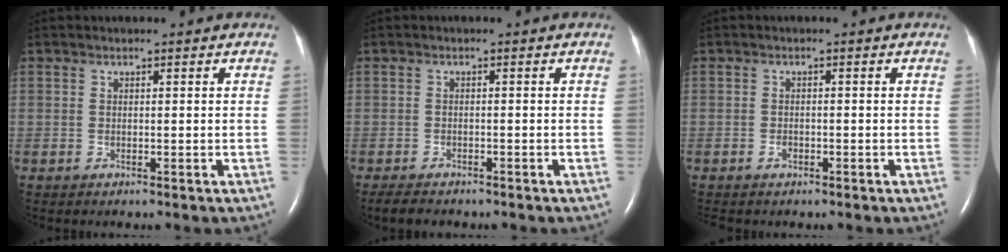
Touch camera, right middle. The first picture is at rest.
{"total": 3.3, "force": [-2.7, 1.1, 1.4], "torque": [-0.029, -0.008, -0.037]}
{"total": 1.2, "force": [-0.8, 0.7, 0.5], "torque": [-0.016, 0.001, -0.014]}